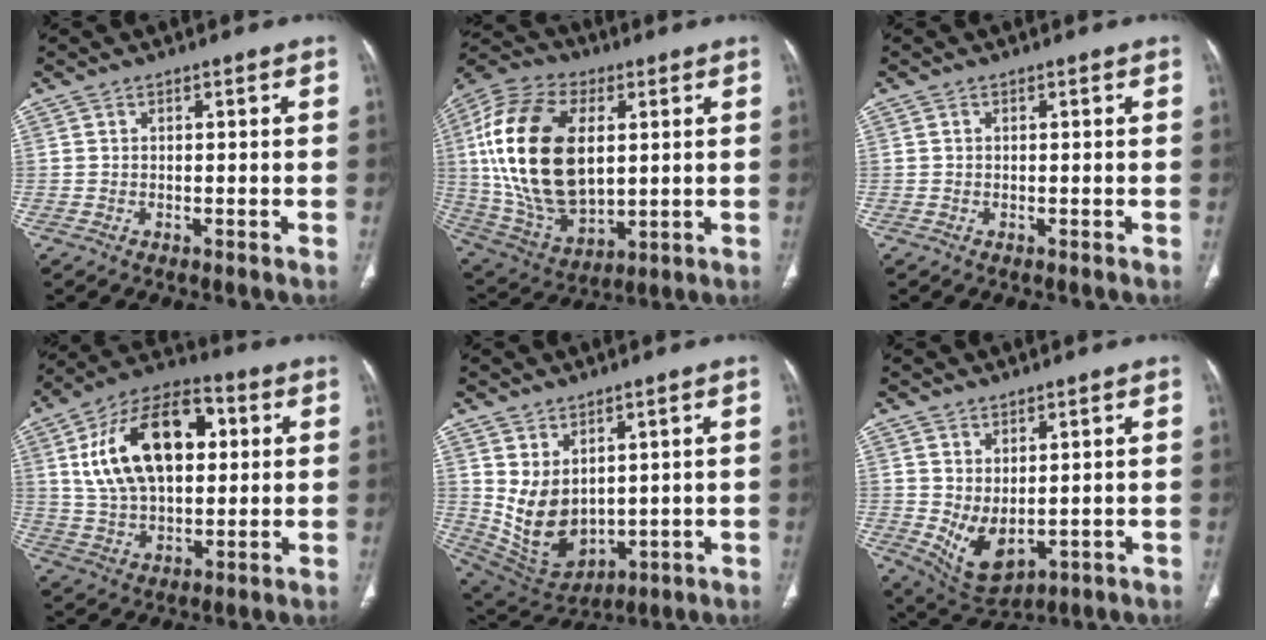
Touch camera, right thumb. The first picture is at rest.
{"total": 25.2, "force": [4.0, 14.6, 20.1], "torque": [-0.392, -0.014, 0.077]}
{"total": 0.0}
{"total": 21.2, "force": [5.0, 12.3, 16.5], "torque": [-0.262, 0.011, 0.085]}
{"total": 11.0, "force": [2.5, 7.3, 7.7], "torque": [-0.122, -0.021, 0.084]}
{"total": 7.6, "force": [0.5, 4.2, 6.2], "torque": [-0.099, -0.017, 0.036]}